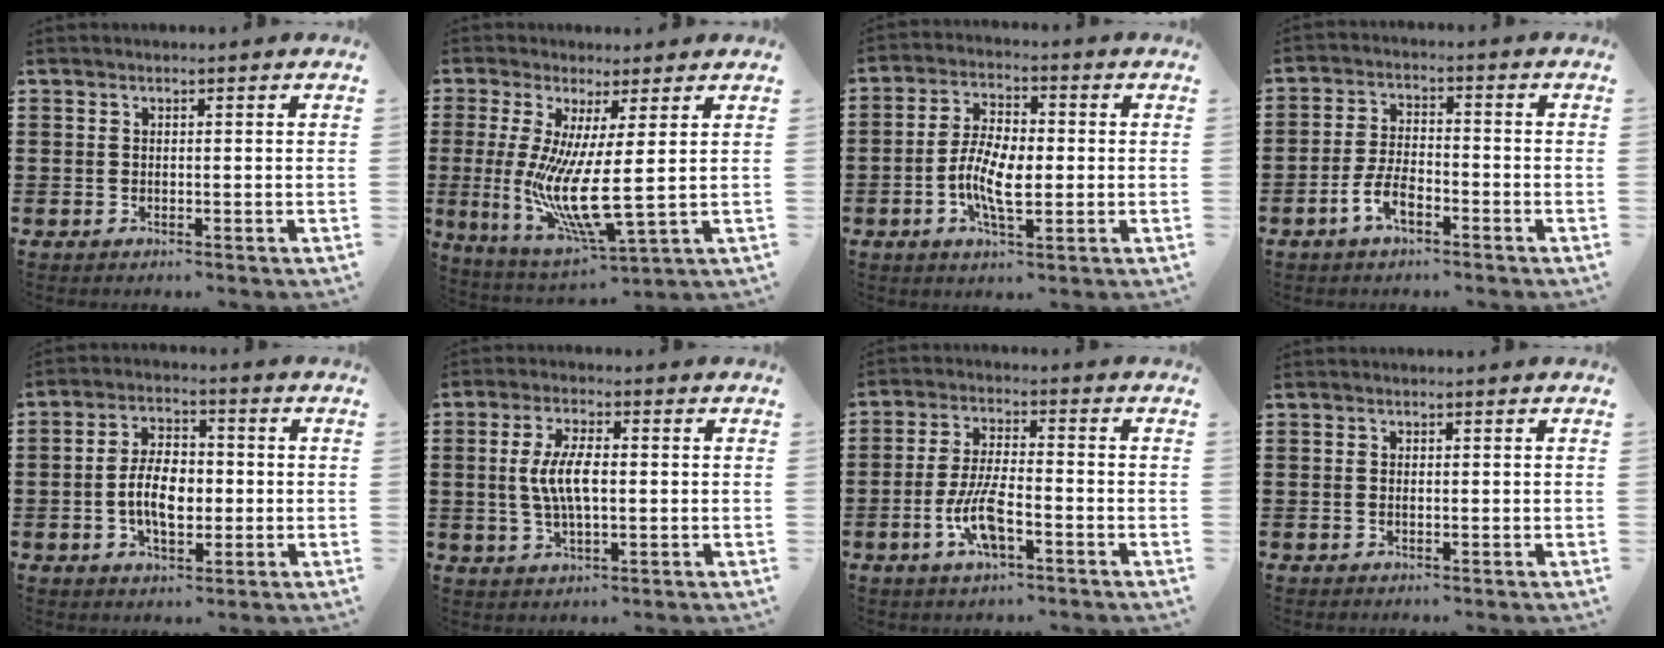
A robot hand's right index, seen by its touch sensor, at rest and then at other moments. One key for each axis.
{"total": 9.6, "fx": 1.1, "fy": 1.3, "fz": 9.5, "tx": -0.192, "ty": -0.027, "tz": 0.021}
{"total": 7.7, "fx": -1.4, "fy": 3.2, "fz": 6.8, "tx": -0.146, "ty": 0.001, "tz": -0.030}
{"total": 5.0, "fx": -2.8, "fy": 2.1, "fz": 3.6, "tx": -0.088, "ty": 0.001, "tz": -0.058}
{"total": 7.0, "fx": -0.9, "fy": 4.0, "fz": 5.7, "tx": -0.110, "ty": 0.004, "tz": -0.021}
{"total": 6.7, "fx": 0.1, "fy": 2.5, "fz": 6.2, "tx": -0.138, "ty": -0.001, "tz": -0.006}
{"total": 7.9, "fx": -3.0, "fy": 2.6, "fz": 6.9, "tx": -0.151, "ty": -0.011, "tz": -0.057}
{"total": 0.5, "fx": 0.0, "fy": 0.2, "fz": 0.5, "tx": -0.011, "ty": -0.001, "tz": 0.000}